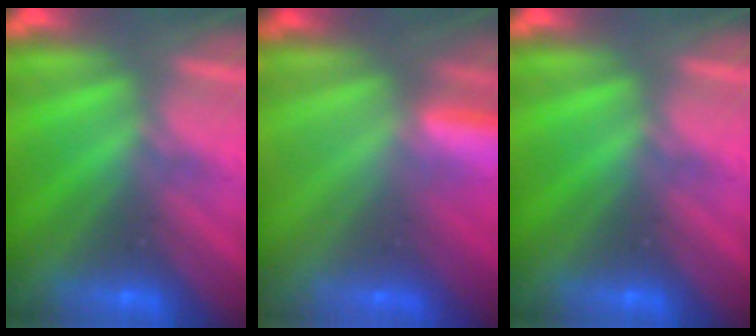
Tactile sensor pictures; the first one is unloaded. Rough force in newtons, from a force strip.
{"total": 2.8}
{"total": 0.0}